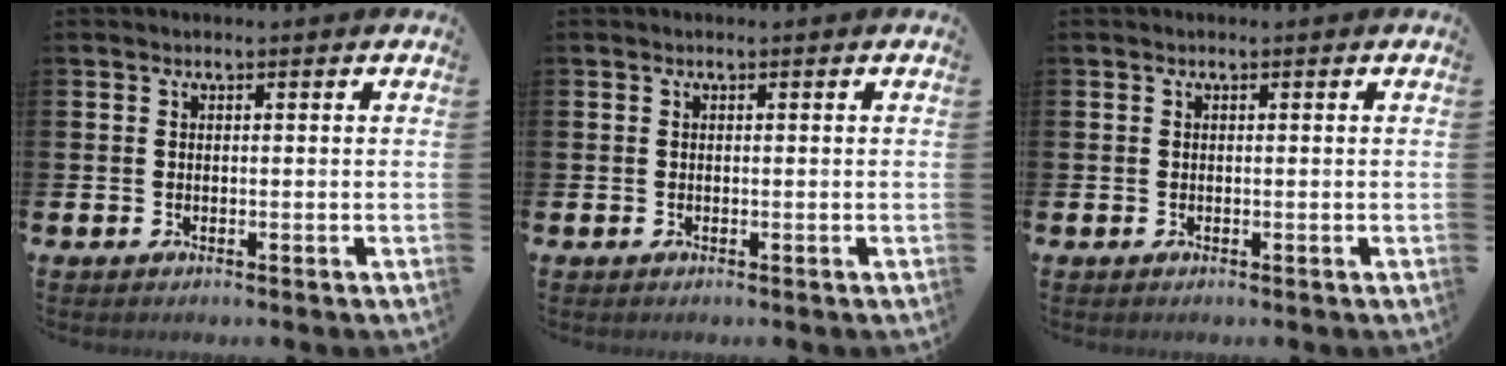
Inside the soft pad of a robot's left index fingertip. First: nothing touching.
{"total": 0.0}
{"total": 0.0}